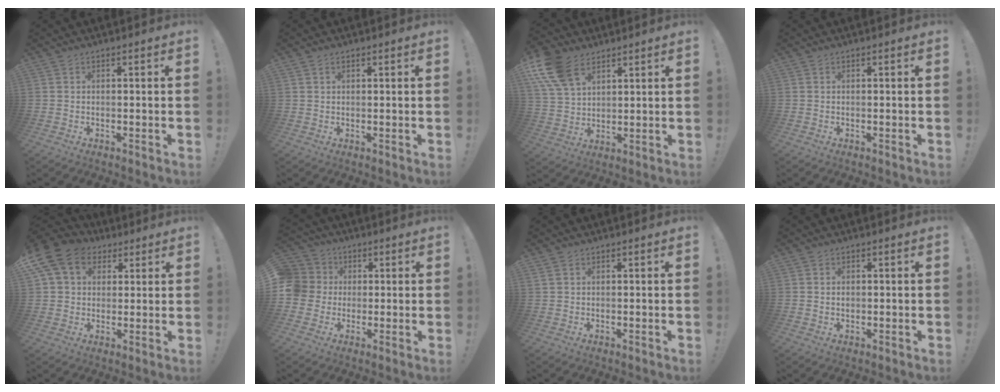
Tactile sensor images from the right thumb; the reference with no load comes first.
{"total": 0.9, "force": [0.6, 0.5, 0.4], "torque": [-0.005, 0.000, 0.011]}
{"total": 13.2, "force": [7.5, 8.2, 7.2], "torque": [-0.149, -0.027, 0.147]}
{"total": 0.0}
{"total": 12.9, "force": [5.4, 9.9, 6.3], "torque": [-0.109, -0.013, 0.109]}
{"total": 8.6, "force": [0.0, 8.3, 2.4], "torque": [-0.052, 0.009, 0.004]}
{"total": 1.1, "force": [0.5, 0.9, 0.3], "torque": [-0.008, 0.004, 0.012]}
{"total": 1.2, "force": [0.0, 1.1, 0.6], "torque": [-0.006, 0.002, -0.001]}